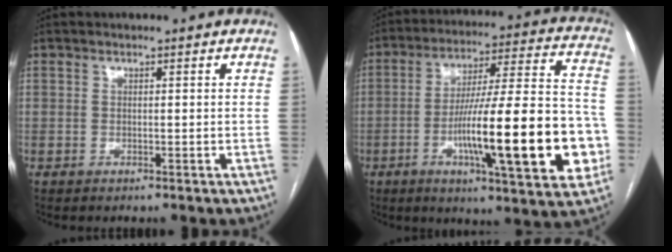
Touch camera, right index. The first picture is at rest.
{"total": 24.0, "force": [-6.4, 2.9, 22.9], "torque": [-0.320, 0.005, -0.091]}